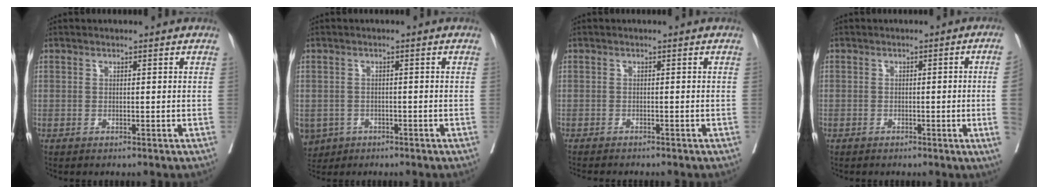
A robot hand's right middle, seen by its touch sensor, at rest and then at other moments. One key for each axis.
{"total": 7.2, "fx": -3.6, "fy": 5.8, "fz": 2.2, "tx": -0.061, "ty": -0.001, "tz": -0.054}
{"total": 5.1, "fx": -4.5, "fy": 0.9, "fz": 2.2, "tx": -0.027, "ty": -0.008, "tz": -0.062}
{"total": 5.2, "fx": -1.0, "fy": -1.5, "fz": 4.9, "tx": -0.056, "ty": -0.006, "tz": -0.013}